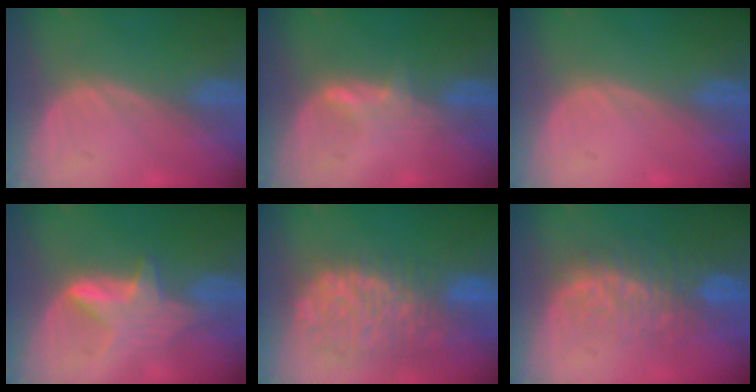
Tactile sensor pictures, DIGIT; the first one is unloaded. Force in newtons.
{"total": 2.6, "press": 2.5, "slide": 0.3}
{"total": 0.0}
{"total": 6.0, "press": 5.9, "slide": 1.1}
{"total": 12.0, "press": 9.9, "slide": 6.8}
{"total": 9.9, "press": 8.4, "slide": 5.2}